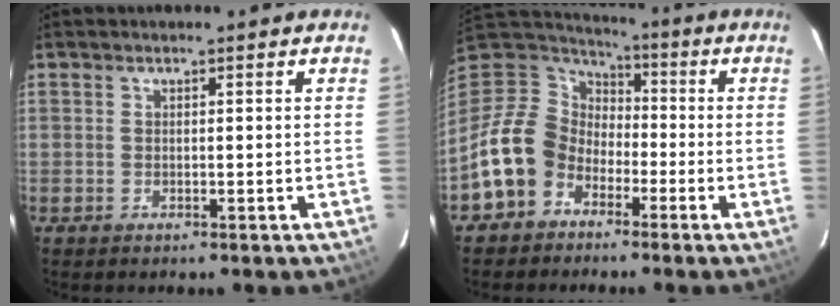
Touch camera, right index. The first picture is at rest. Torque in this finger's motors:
{"motor_torque": [0.10, 0.08, -0.10, -0.21]}